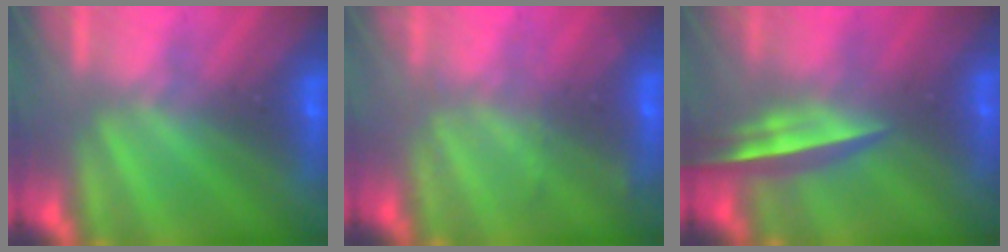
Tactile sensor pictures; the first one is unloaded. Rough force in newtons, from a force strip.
{"total": 2.3}
{"total": 3.9}